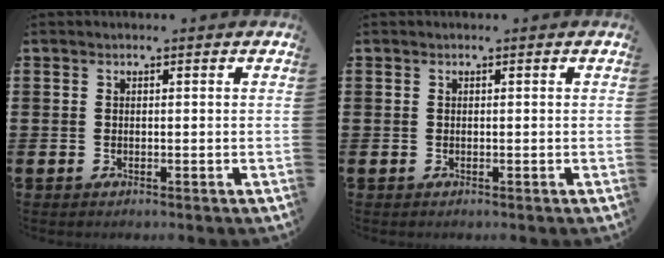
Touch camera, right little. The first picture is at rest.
{"total": 0.0}